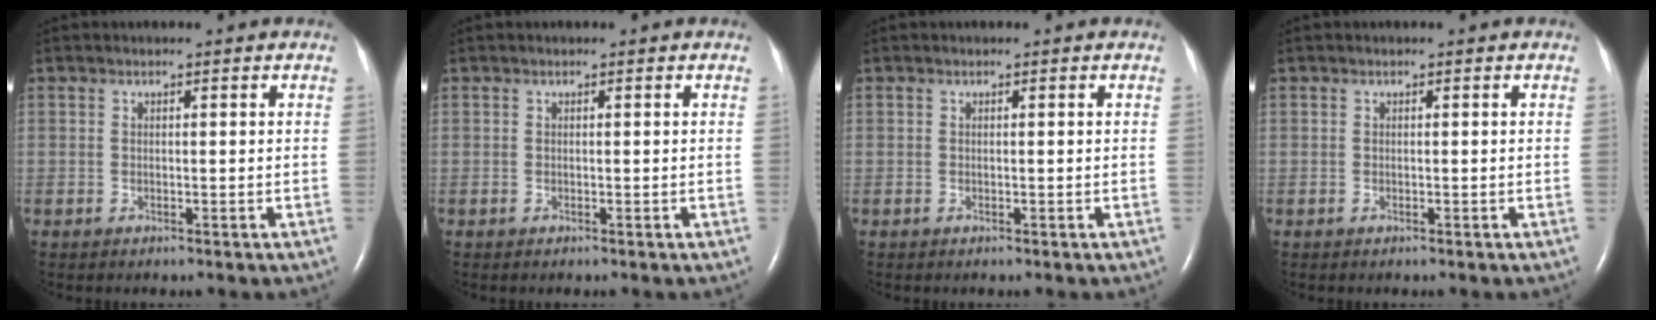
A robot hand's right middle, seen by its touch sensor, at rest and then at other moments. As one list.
[{"total": 0.0}, {"total": 0.0}, {"total": 0.0}]